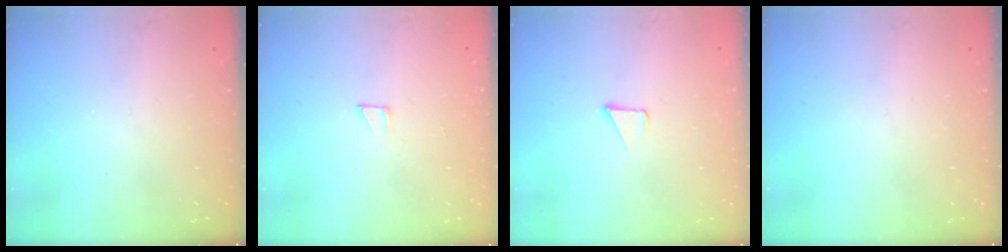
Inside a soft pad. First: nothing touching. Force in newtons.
{"total": 2.1, "press": 2.1, "slide": 0.1}
{"total": 1.5, "press": 1.5, "slide": 0.1}
{"total": 0.0}